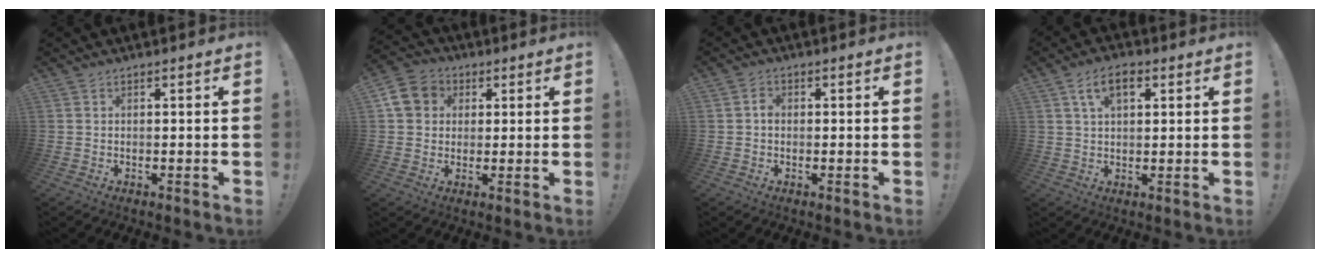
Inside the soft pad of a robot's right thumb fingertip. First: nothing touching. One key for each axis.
{"total": 9.0, "fx": 2.4, "fy": 8.0, "fz": 3.5, "tx": -0.050, "ty": 0.005, "tz": 0.052}
{"total": 2.1, "fx": -0.3, "fy": 1.7, "fz": 1.2, "tx": -0.017, "ty": 0.004, "tz": -0.007}
{"total": 7.7, "fx": 3.3, "fy": 3.9, "fz": 5.8, "tx": -0.092, "ty": 0.003, "tz": 0.058}